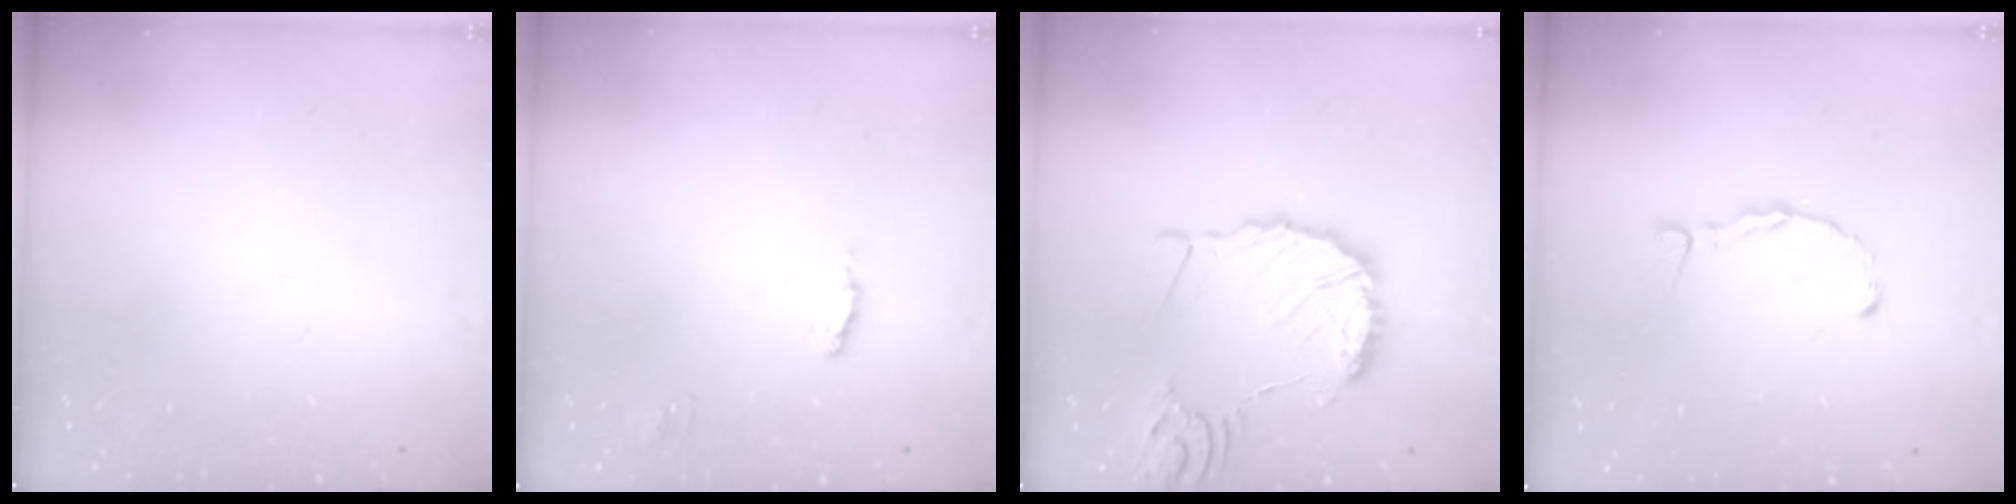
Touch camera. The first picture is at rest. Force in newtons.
{"total": 2.9, "press": 2.9, "slide": 0.3}
{"total": 12.8, "press": 12.7, "slide": 1.7}
{"total": 2.4, "press": 2.4, "slide": 0.2}